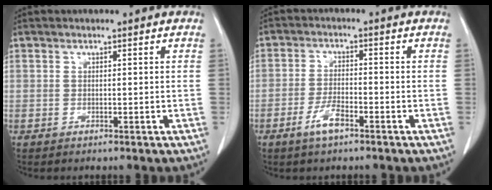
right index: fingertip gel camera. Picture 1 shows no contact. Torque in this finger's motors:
{"motor_torque": [0.08, -0.11, 0.20, 0.02]}